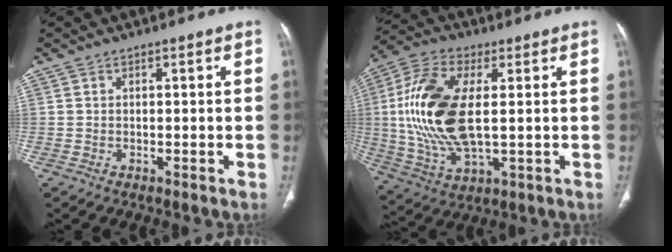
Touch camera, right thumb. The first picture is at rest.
{"total": 18.9, "force": [1.7, 8.9, 16.6], "torque": [-0.355, -0.003, 0.034]}